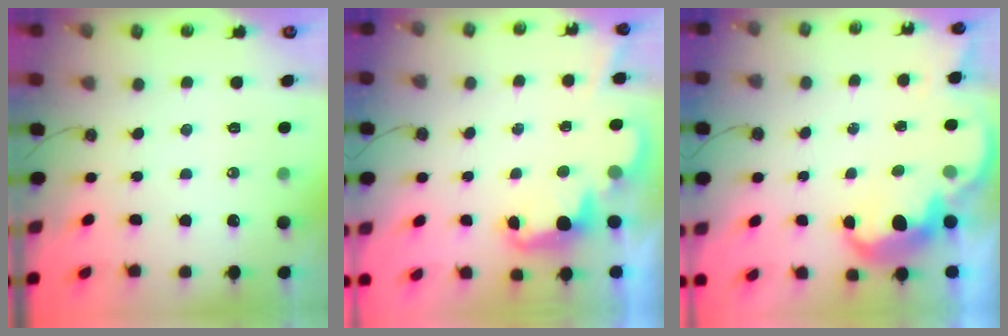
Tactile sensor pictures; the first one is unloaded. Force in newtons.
{"total": 2.4, "press": 2.4, "slide": 0.5}
{"total": 6.9, "press": 6.9, "slide": 0.7}